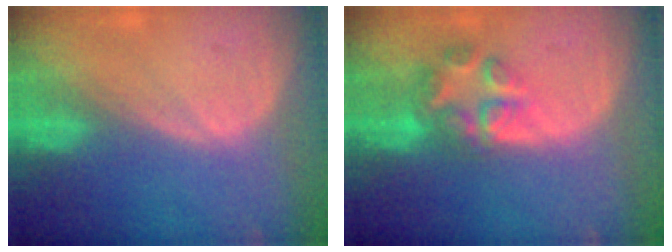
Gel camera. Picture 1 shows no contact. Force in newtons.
{"total": 7.1, "press": 5.9, "slide": 3.8}